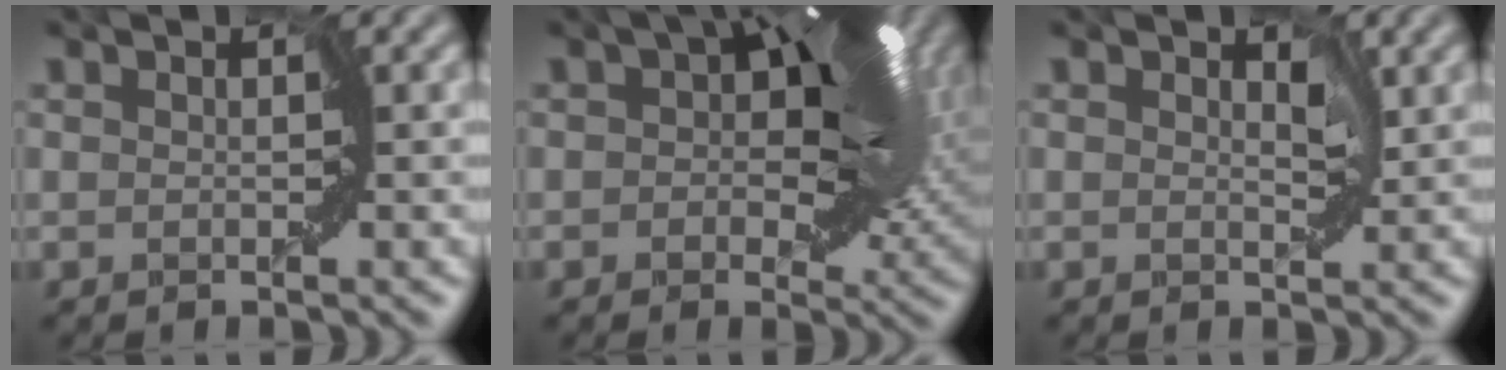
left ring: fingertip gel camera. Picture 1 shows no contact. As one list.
[{"total": 11.1, "force": [3.4, 5.6, 8.9], "torque": [-0.104, 0.026, 0.034]}, {"total": 0.9, "force": [0.5, 0.2, 0.7], "torque": [-0.019, 0.003, 0.012]}]